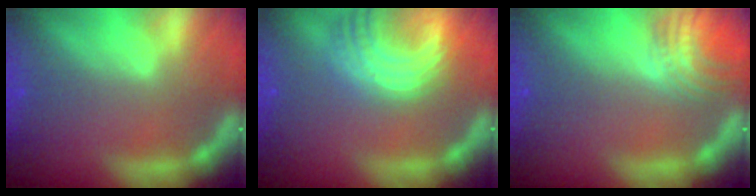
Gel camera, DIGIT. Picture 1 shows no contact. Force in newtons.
{"total": 9.0}
{"total": 5.0}